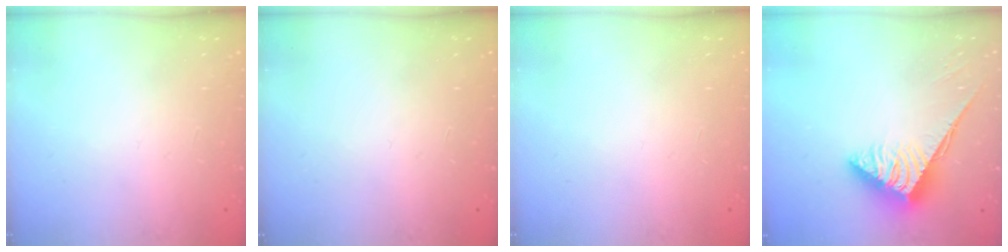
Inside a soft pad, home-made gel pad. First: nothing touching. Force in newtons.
{"total": 0.0}
{"total": 0.0}
{"total": 5.1, "press": 5.1, "slide": 0.4}